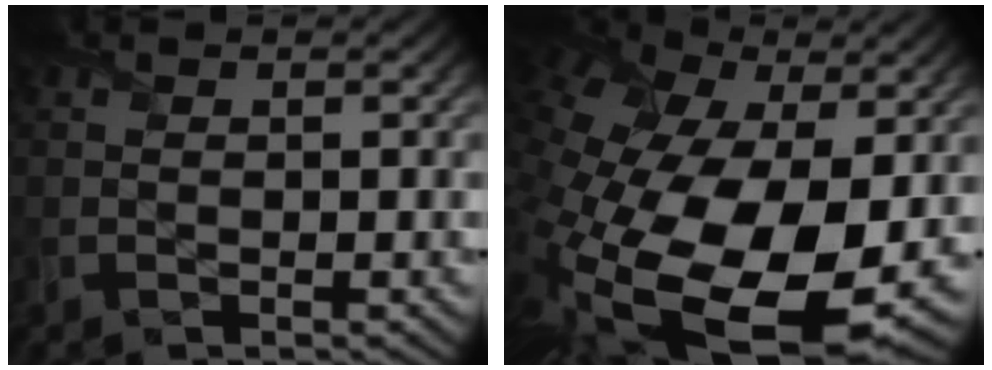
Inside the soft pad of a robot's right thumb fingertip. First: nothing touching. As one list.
[{"total": 22.2, "force": [-4.0, 13.2, 17.4], "torque": [-0.387, -0.083, -0.029]}]